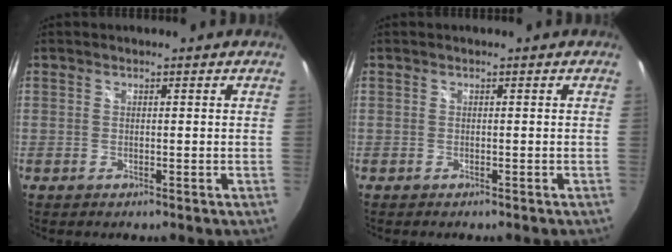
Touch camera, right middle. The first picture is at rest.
{"total": 0.7, "force": [0.0, -0.7, 0.0], "torque": [0.003, -0.003, 0.000]}